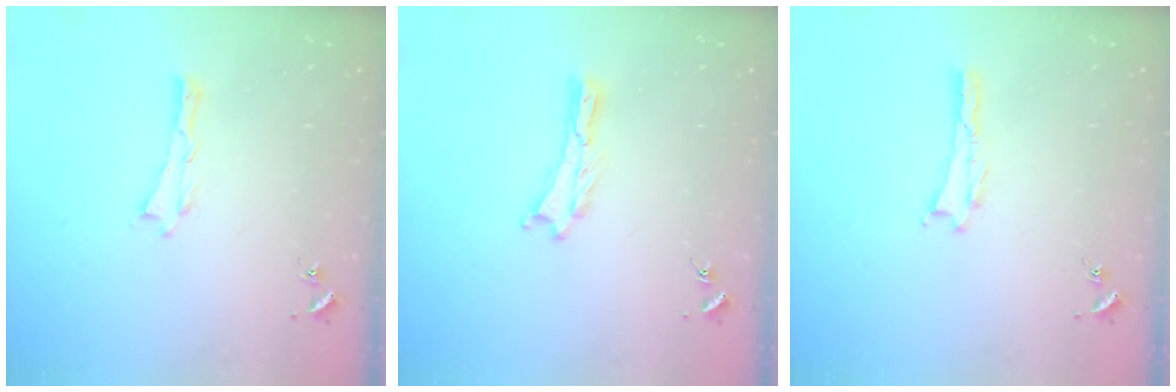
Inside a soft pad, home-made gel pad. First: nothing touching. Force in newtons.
{"total": 0.0}
{"total": 0.0}